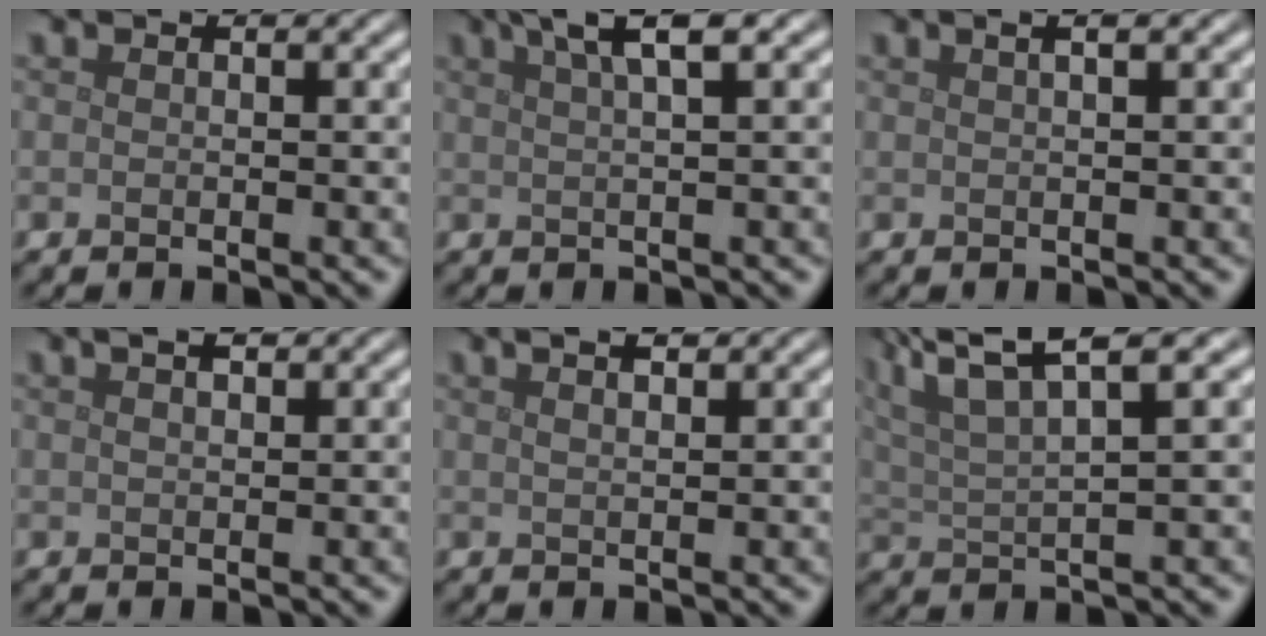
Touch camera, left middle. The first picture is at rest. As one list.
[{"total": 4.9, "force": [3.0, 1.1, 3.8], "torque": [-0.042, 0.016, 0.034]}, {"total": 3.2, "force": [1.6, 1.5, 2.3], "torque": [-0.008, 0.014, -0.005]}, {"total": 2.8, "force": [1.8, 1.1, 1.8], "torque": [-0.019, 0.009, 0.012]}, {"total": 4.3, "force": [2.8, 1.8, 2.8], "torque": [-0.026, 0.029, 0.015]}, {"total": 8.8, "force": [5.1, 2.5, 6.7], "torque": [-0.112, 0.026, 0.079]}]